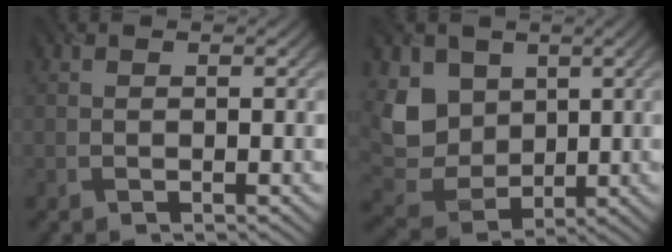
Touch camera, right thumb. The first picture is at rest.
{"total": 8.2, "force": [2.6, 6.6, 4.2], "torque": [-0.118, -0.015, 0.049]}